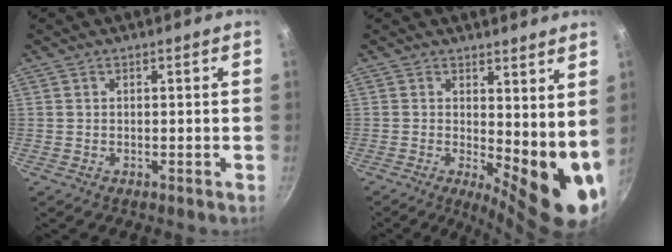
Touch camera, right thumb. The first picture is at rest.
{"total": 11.9, "force": [1.9, 4.6, 10.9], "torque": [-0.118, -0.031, 0.035]}